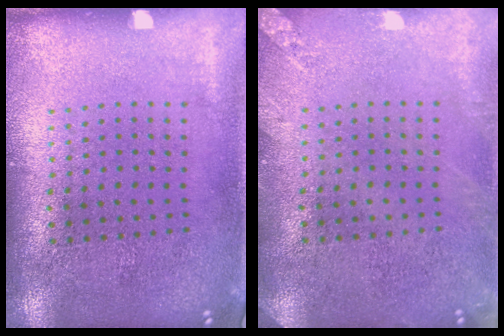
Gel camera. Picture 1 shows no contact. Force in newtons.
{"total": 1.9, "press": 1.8, "slide": 0.2}